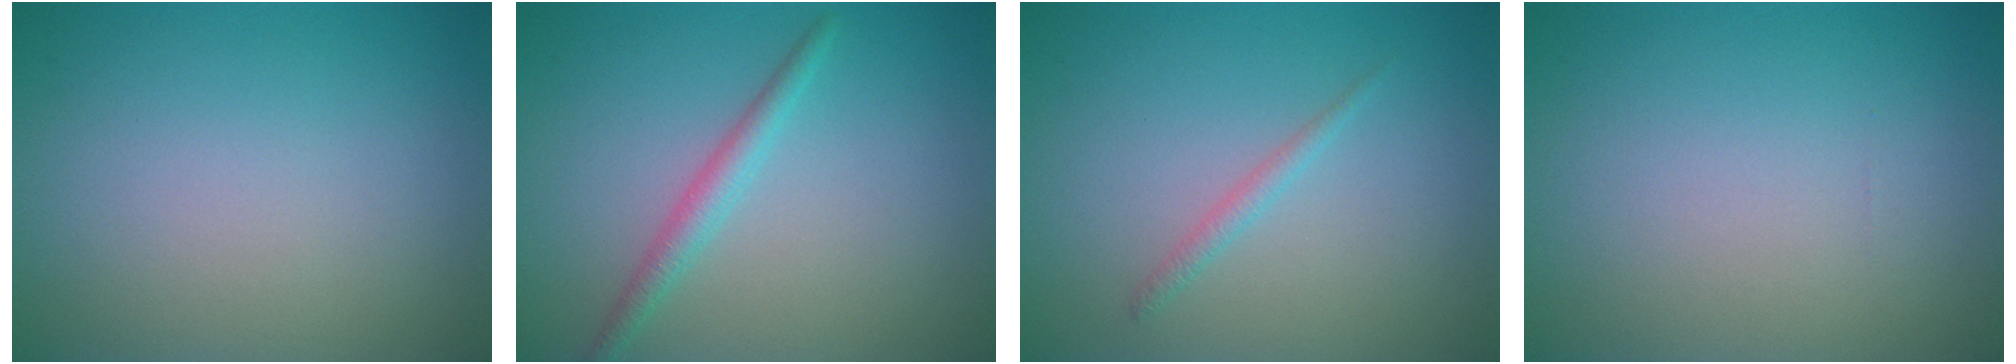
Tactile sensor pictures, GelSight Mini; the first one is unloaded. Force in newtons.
{"total": 2.0, "press": 2.0, "slide": 0.0}
{"total": 1.0, "press": 1.0, "slide": 0.1}
{"total": 0.0}